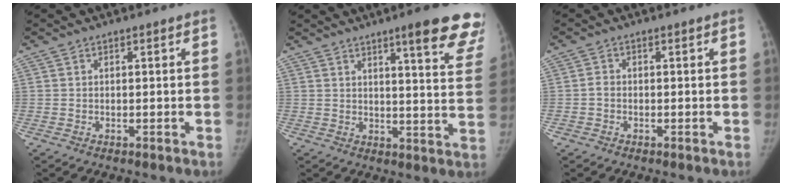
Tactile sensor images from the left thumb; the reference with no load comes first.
{"total": 14.2, "force": [10.0, 2.4, 9.8], "torque": [-0.085, -0.049, 0.107]}
{"total": 1.3, "force": [-0.5, 1.1, 0.4], "torque": [-0.002, 0.004, -0.011]}